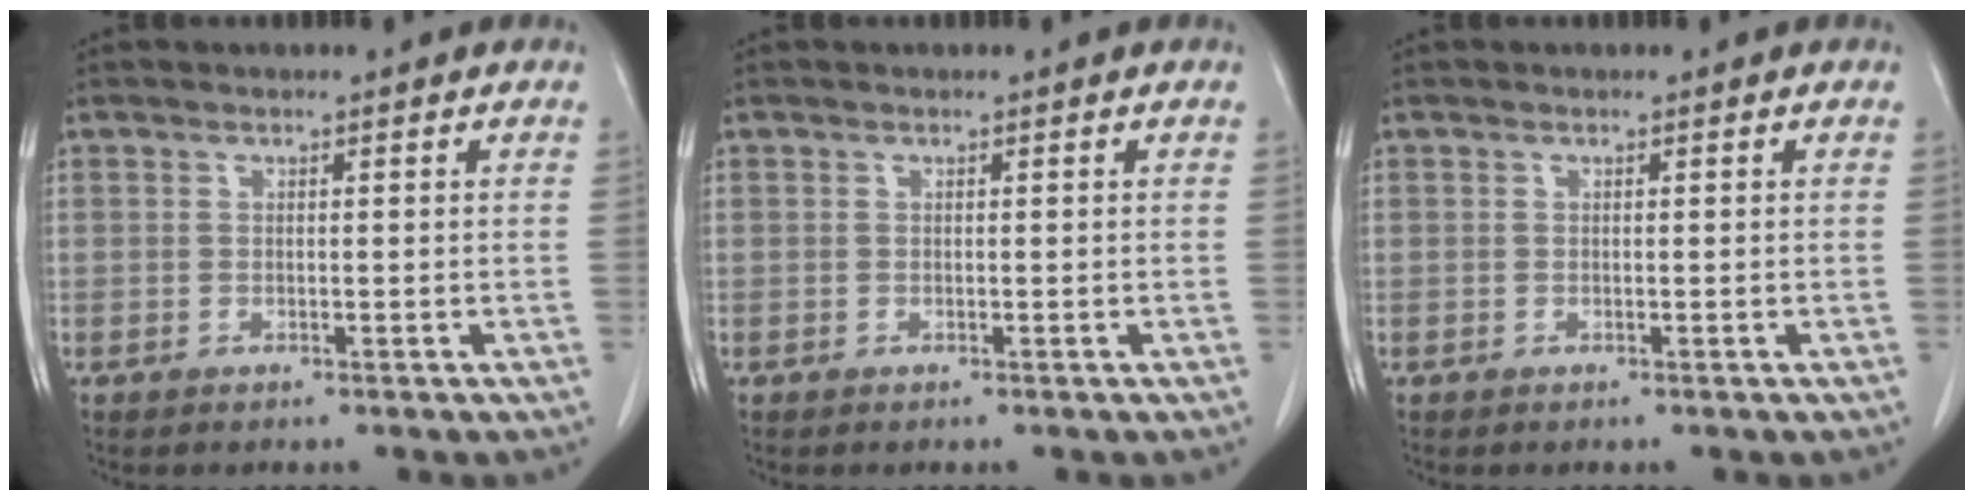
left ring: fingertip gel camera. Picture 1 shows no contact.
{"total": 0.0}
{"total": 0.0}